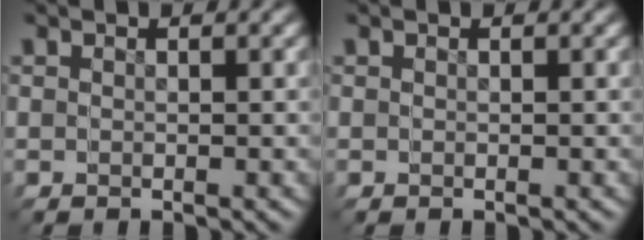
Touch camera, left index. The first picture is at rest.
{"total": 0.0}